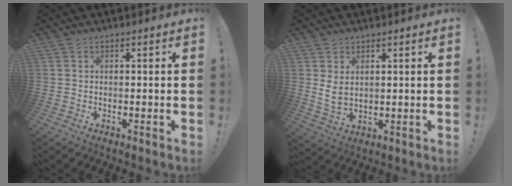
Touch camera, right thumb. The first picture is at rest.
{"total": 4.8, "force": [2.3, 2.6, 3.3], "torque": [-0.051, -0.018, 0.041]}